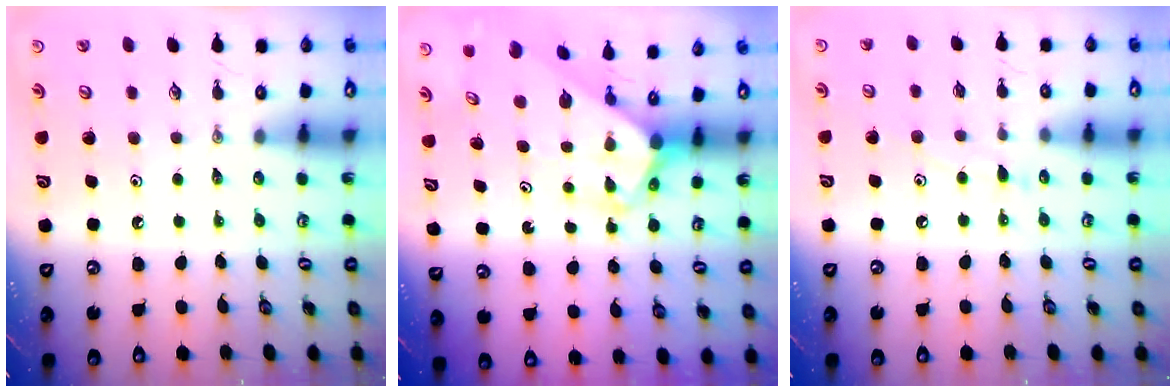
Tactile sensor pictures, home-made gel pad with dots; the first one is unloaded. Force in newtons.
{"total": 2.8, "press": 2.8, "slide": 0.2}
{"total": 5.8, "press": 5.8, "slide": 0.2}